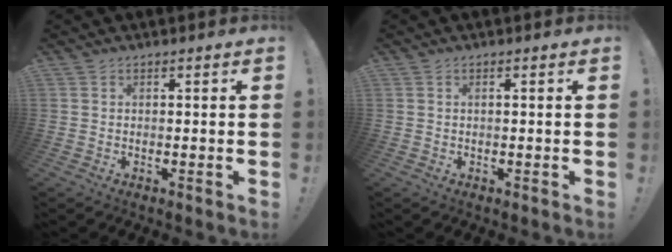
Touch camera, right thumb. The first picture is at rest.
{"total": 0.7, "force": [-0.1, -0.1, 0.7], "torque": [-0.022, 0.003, -0.002]}